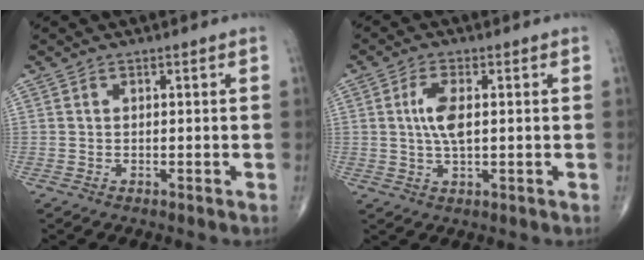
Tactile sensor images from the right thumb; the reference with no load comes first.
{"total": 5.6, "force": [0.7, 2.2, 5.1], "torque": [-0.107, -0.001, 0.012]}